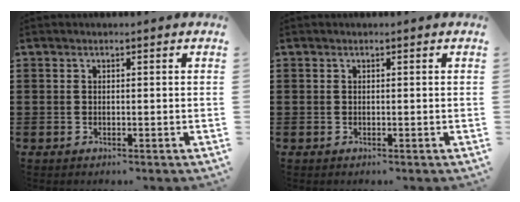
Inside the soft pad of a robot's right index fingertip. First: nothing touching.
{"total": 0.0}